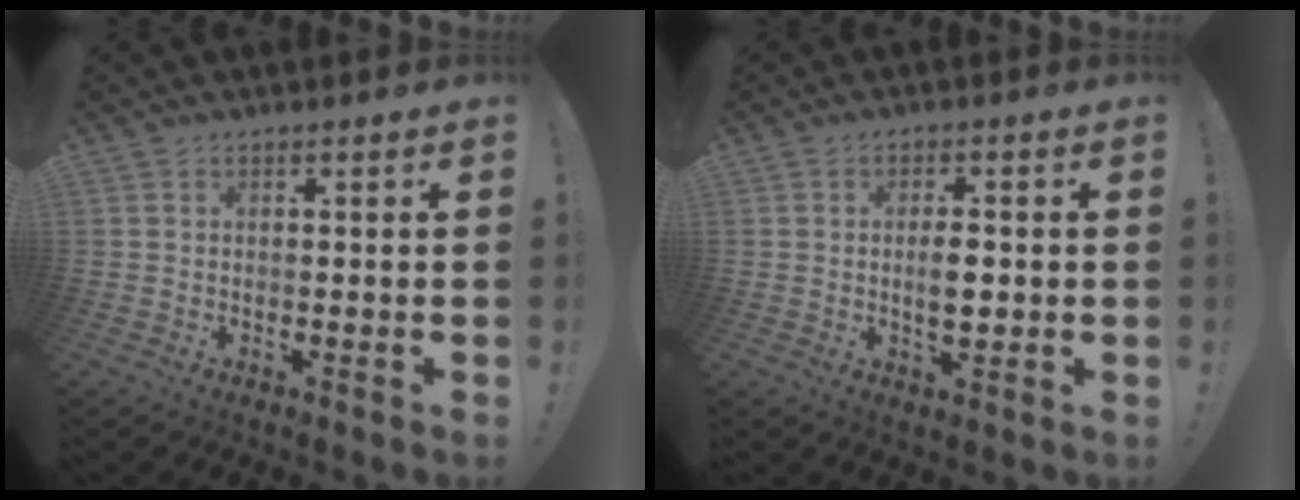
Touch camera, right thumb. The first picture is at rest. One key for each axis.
{"total": 5.3, "fx": -0.3, "fy": 2.3, "fz": 4.7, "tx": -0.076, "ty": -0.005, "tz": -0.014}